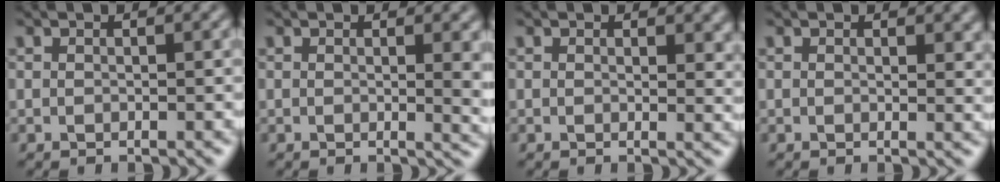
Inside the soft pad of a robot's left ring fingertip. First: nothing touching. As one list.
[{"total": 2.9, "force": [0.5, 1.0, 2.7], "torque": [-0.025, -0.001, 0.005]}, {"total": 1.9, "force": [0.7, 1.1, 1.4], "torque": [-0.013, -0.003, 0.008]}, {"total": 1.4, "force": [0.5, 0.9, 1.0], "torque": [-0.008, -0.003, 0.006]}]